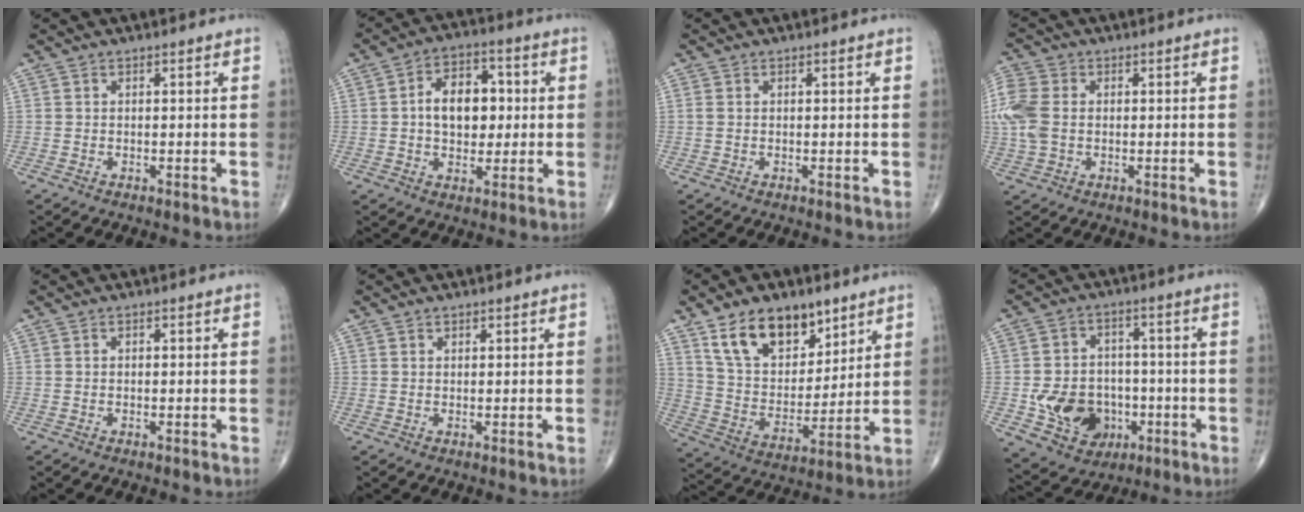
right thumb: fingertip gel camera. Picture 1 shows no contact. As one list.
[{"total": 10.9, "force": [0.7, 7.2, 8.1], "torque": [-0.097, 0.016, 0.008]}, {"total": 0.7, "force": [0.0, 0.5, 0.5], "torque": [-0.018, 0.004, 0.004]}, {"total": 8.3, "force": [0.1, 6.0, 5.8], "torque": [-0.157, 0.013, 0.000]}, {"total": 0.0}, {"total": 0.7, "force": [0.5, 0.5, 0.1], "torque": [0.006, -0.003, 0.005]}, {"total": 17.0, "force": [10.2, 9.7, 9.5], "torque": [-0.116, -0.047, 0.188]}, {"total": 0.5, "force": [0.0, 0.4, 0.2], "torque": [-0.004, 0.000, -0.001]}]